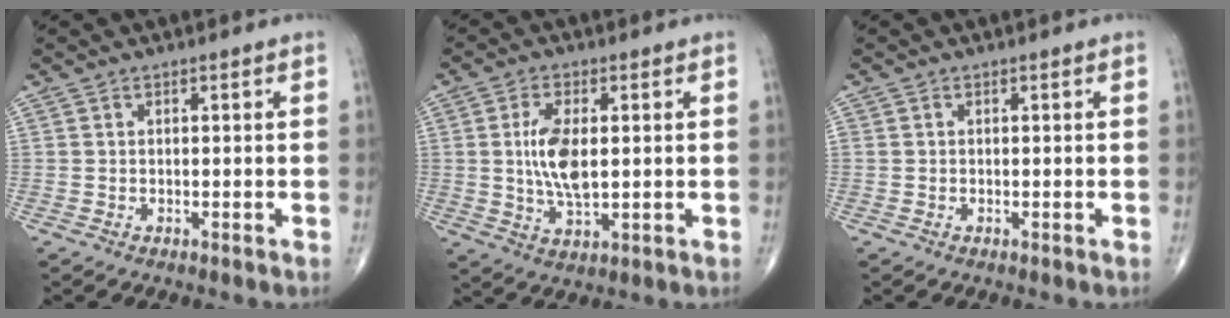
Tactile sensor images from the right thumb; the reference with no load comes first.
{"total": 8.5, "force": [0.7, 3.9, 7.5], "torque": [-0.147, -0.011, 0.016]}
{"total": 0.0}